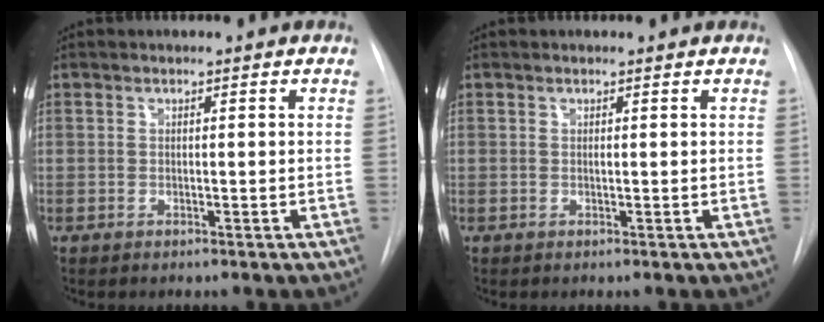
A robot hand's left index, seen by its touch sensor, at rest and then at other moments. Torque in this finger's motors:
{"motor_torque": [0.25, -0.29, -0.01, 0.00]}